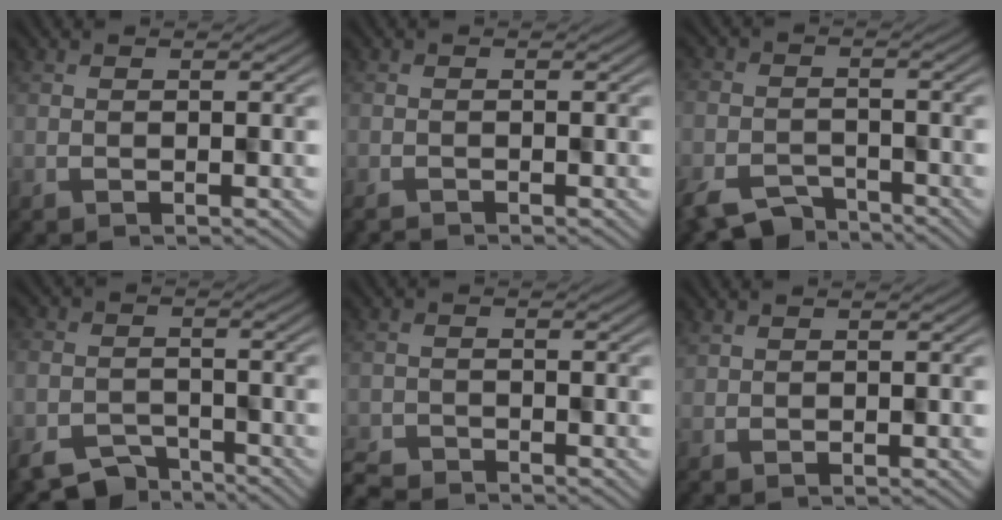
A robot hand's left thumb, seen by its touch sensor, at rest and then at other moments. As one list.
[{"total": 1.1, "force": [-1.1, 0.0, 0.0], "torque": [0.001, -0.003, -0.019]}, {"total": 6.3, "force": [-4.8, 3.3, 2.4], "torque": [-0.050, -0.018, -0.089]}, {"total": 5.6, "force": [-4.2, 3.2, 1.8], "torque": [-0.036, -0.016, -0.076]}, {"total": 3.5, "force": [-3.3, 0.7, 0.5], "torque": [-0.016, -0.011, -0.065]}, {"total": 0.6, "force": [0.5, 0.4, -0.2], "torque": [0.000, -0.003, 0.010]}]